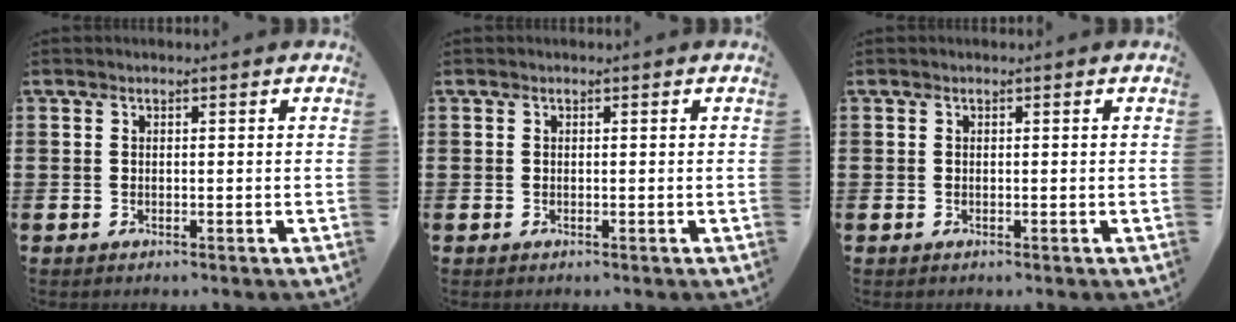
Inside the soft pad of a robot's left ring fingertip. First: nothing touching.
{"total": 0.0}
{"total": 0.0}